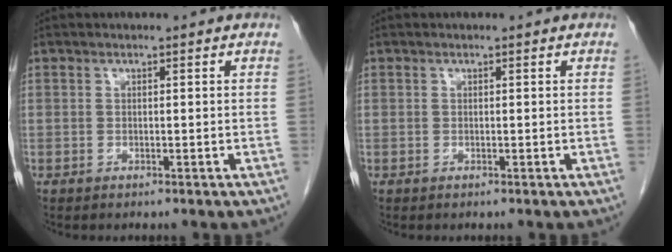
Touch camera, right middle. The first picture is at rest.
{"total": 0.0}